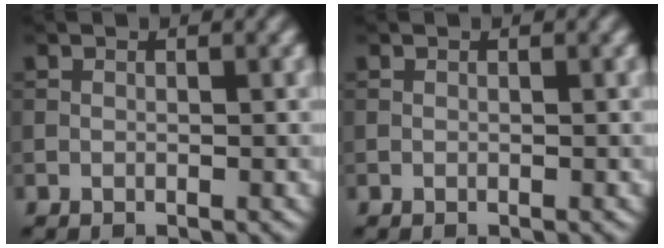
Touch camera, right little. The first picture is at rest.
{"total": 0.0}